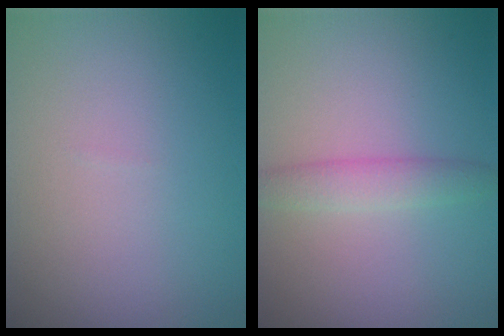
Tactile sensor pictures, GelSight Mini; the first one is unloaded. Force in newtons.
{"total": 2.2, "press": 2.2, "slide": 0.0}